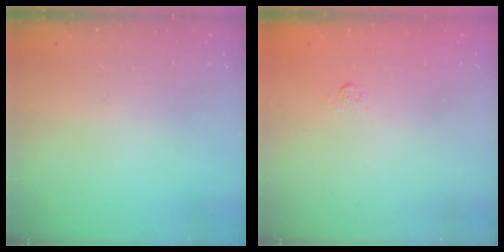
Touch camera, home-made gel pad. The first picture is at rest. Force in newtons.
{"total": 5.2, "press": 5.1, "slide": 1.2}